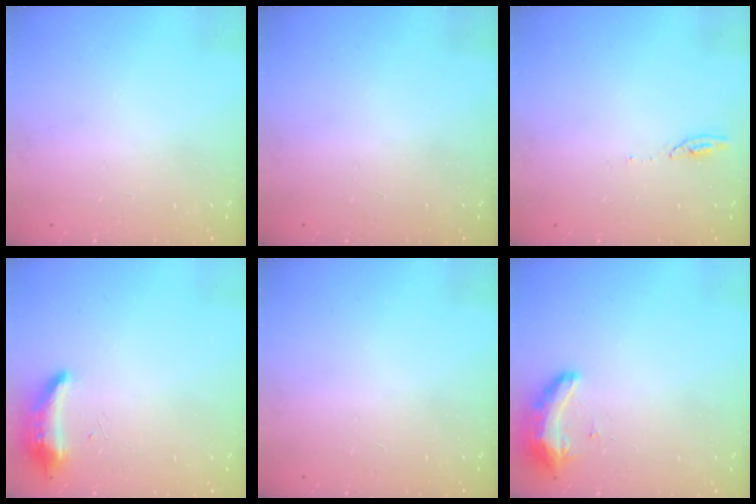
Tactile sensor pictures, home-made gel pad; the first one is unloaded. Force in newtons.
{"total": 0.0}
{"total": 3.5, "press": 3.5, "slide": 0.3}
{"total": 8.5, "press": 8.4, "slide": 1.6}
{"total": 0.0}
{"total": 16.2, "press": 11.0, "slide": 11.9}